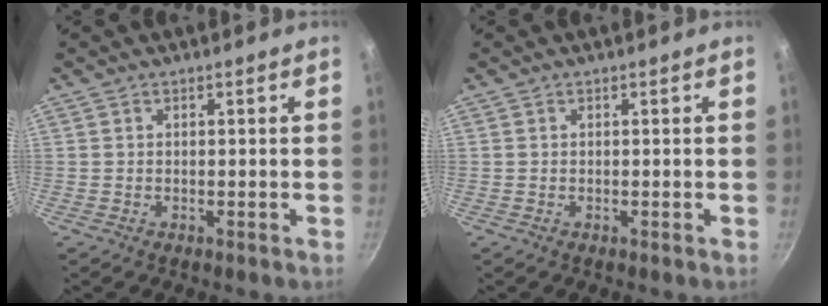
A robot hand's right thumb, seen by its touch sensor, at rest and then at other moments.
{"total": 0.0}